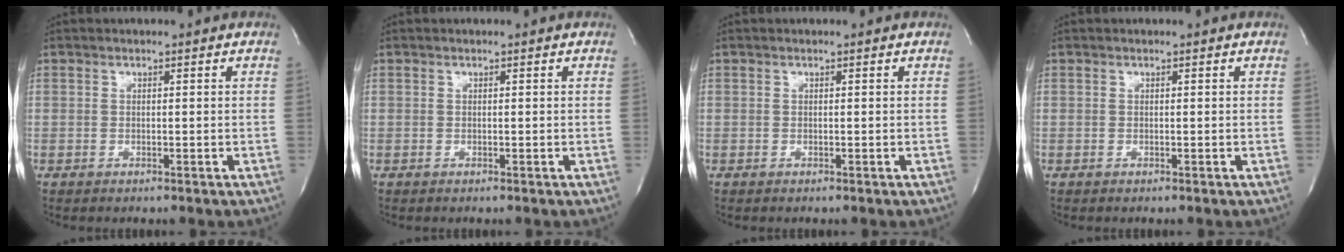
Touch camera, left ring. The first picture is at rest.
{"total": 0.0}
{"total": 0.0}
{"total": 0.0}